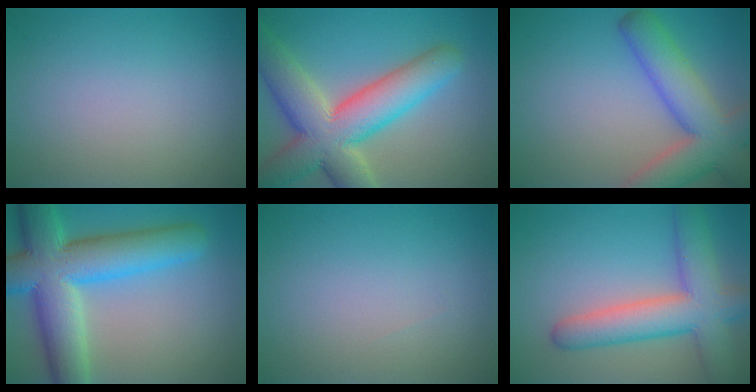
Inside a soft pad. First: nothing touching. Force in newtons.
{"total": 10.7, "press": 10.6, "slide": 0.8}
{"total": 8.2, "press": 8.2, "slide": 0.5}
{"total": 11.2, "press": 11.2, "slide": 0.4}
{"total": 0.0}
{"total": 7.7, "press": 7.7, "slide": 0.5}